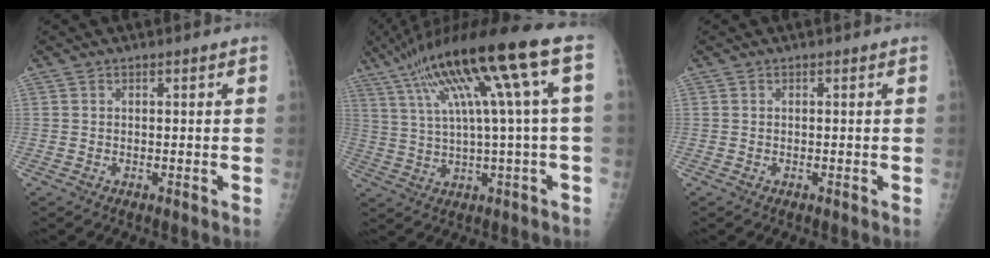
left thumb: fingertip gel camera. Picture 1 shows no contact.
{"total": 19.3, "force": [6.5, 2.3, 18.0], "torque": [-0.322, 0.028, 0.107]}
{"total": 0.0}